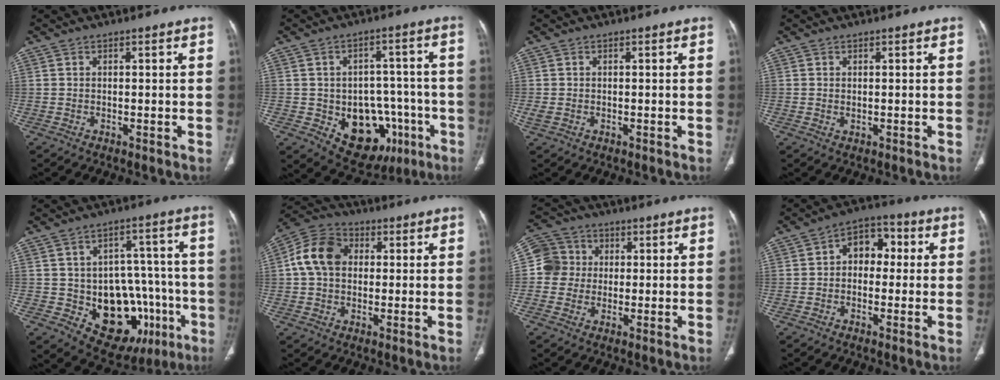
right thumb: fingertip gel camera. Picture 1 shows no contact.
{"total": 15.9, "force": [-5.3, 11.5, 9.6], "torque": [-0.087, 0.036, -0.054]}
{"total": 1.3, "force": [-0.2, 0.9, 0.9], "torque": [-0.031, 0.000, -0.003]}
{"total": 0.5, "force": [0.1, 0.3, 0.4], "torque": [-0.009, -0.001, 0.004]}
{"total": 19.6, "force": [-6.0, 13.3, 13.0], "torque": [-0.128, 0.037, -0.064]}
{"total": 10.6, "force": [1.4, 8.1, 6.7], "torque": [-0.117, 0.025, 0.016]}
{"total": 7.3, "force": [0.4, 7.0, 1.8], "torque": [-0.009, 0.017, -0.001]}
{"total": 7.9, "force": [0.7, 5.7, 5.4], "torque": [-0.044, 0.028, -0.001]}